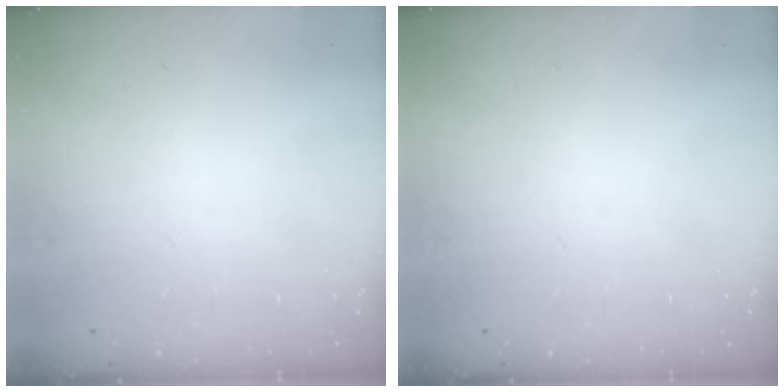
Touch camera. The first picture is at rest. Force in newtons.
{"total": 0.0}